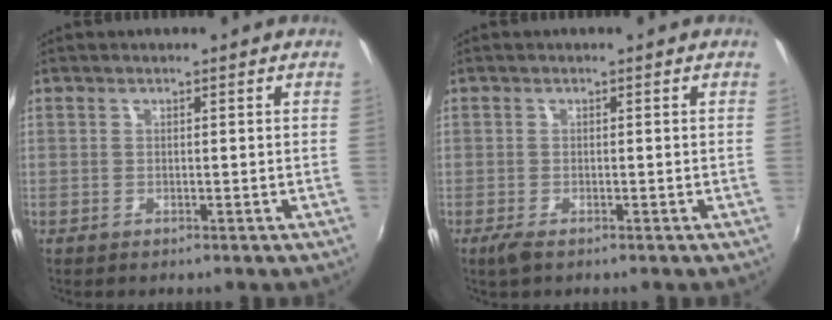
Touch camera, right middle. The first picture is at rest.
{"total": 2.0, "force": [-1.3, 0.5, 1.4], "torque": [-0.029, -0.008, -0.023]}